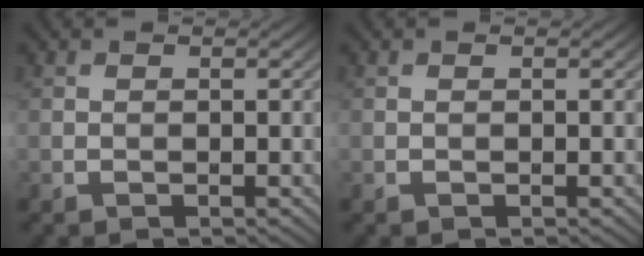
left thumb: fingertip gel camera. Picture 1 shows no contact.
{"total": 0.0}